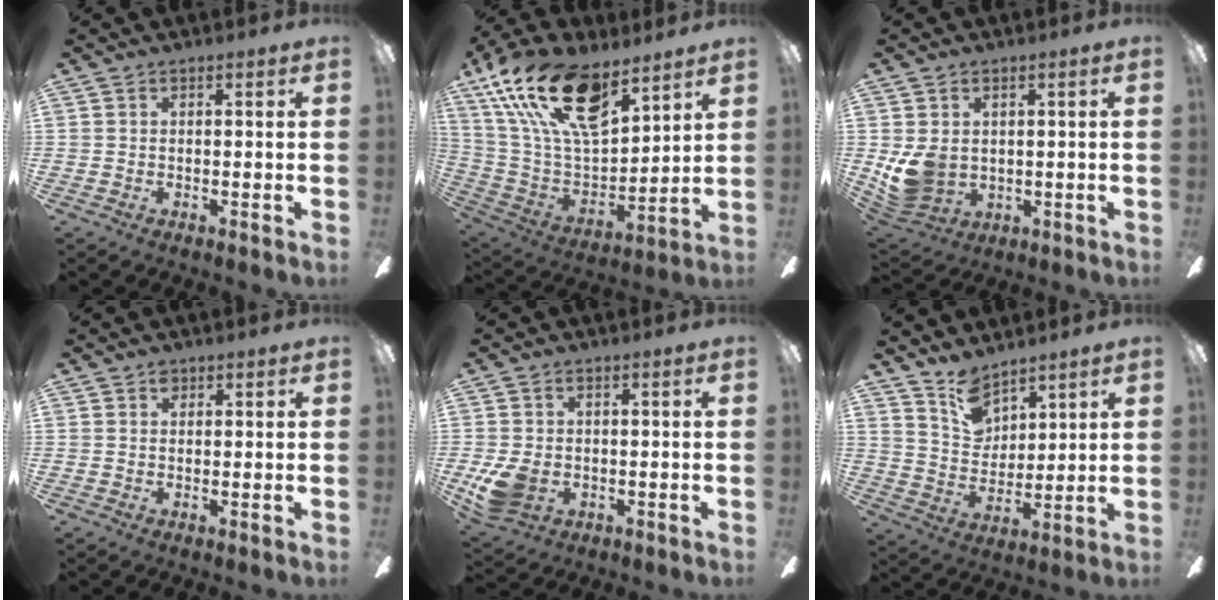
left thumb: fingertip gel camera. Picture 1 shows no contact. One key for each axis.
{"total": 23.4, "fx": 14.2, "fy": 10.6, "fz": 15.3, "tx": -0.295, "ty": -0.074, "tz": 0.250}
{"total": 7.8, "fx": 0.6, "fy": 6.2, "fz": 4.8, "tx": -0.120, "ty": -0.008, "tz": 0.014}
{"total": 1.4, "fx": 0.8, "fy": 0.9, "fz": 0.6, "tx": -0.005, "ty": 0.000, "tz": 0.013}
{"total": 8.0, "fx": -1.9, "fy": 5.6, "fz": 5.4, "tx": -0.123, "ty": 0.004, "tz": -0.029}
{"total": 9.4, "fx": 7.4, "fy": 5.1, "fz": 2.5, "tx": -0.048, "ty": -0.043, "tz": 0.142}